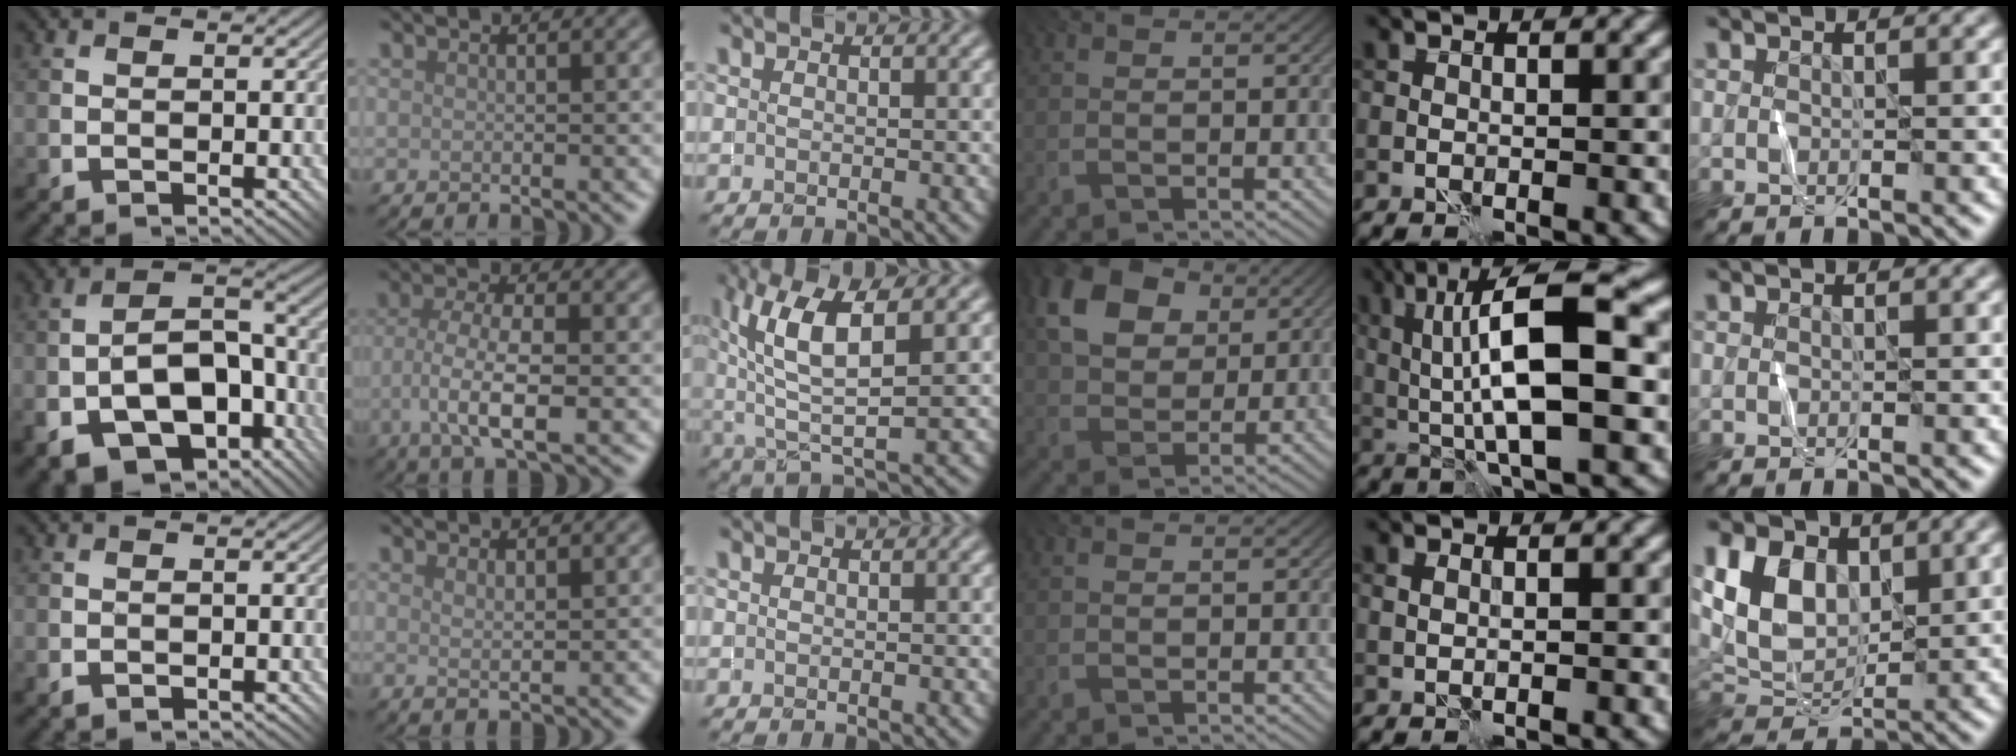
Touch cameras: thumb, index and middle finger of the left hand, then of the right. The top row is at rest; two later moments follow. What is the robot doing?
{"motion": "fold", "object": "shorts"}